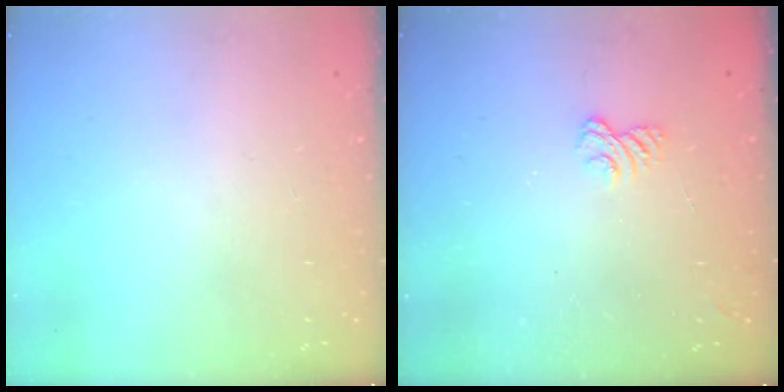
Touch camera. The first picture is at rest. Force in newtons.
{"total": 2.6, "press": 2.2, "slide": 1.3}